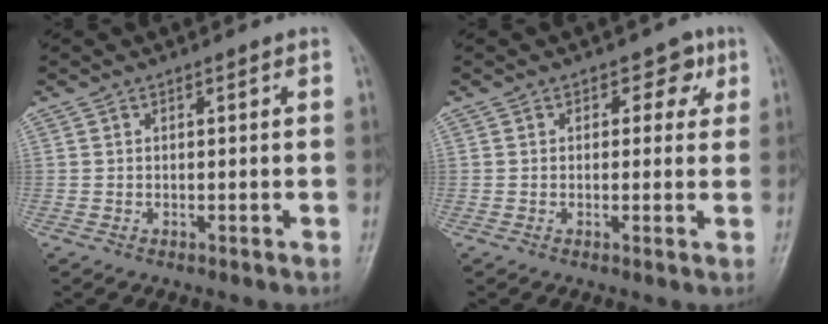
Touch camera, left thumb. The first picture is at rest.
{"total": 3.4, "force": [1.3, 2.6, 1.8], "torque": [0.012, -0.001, 0.007]}